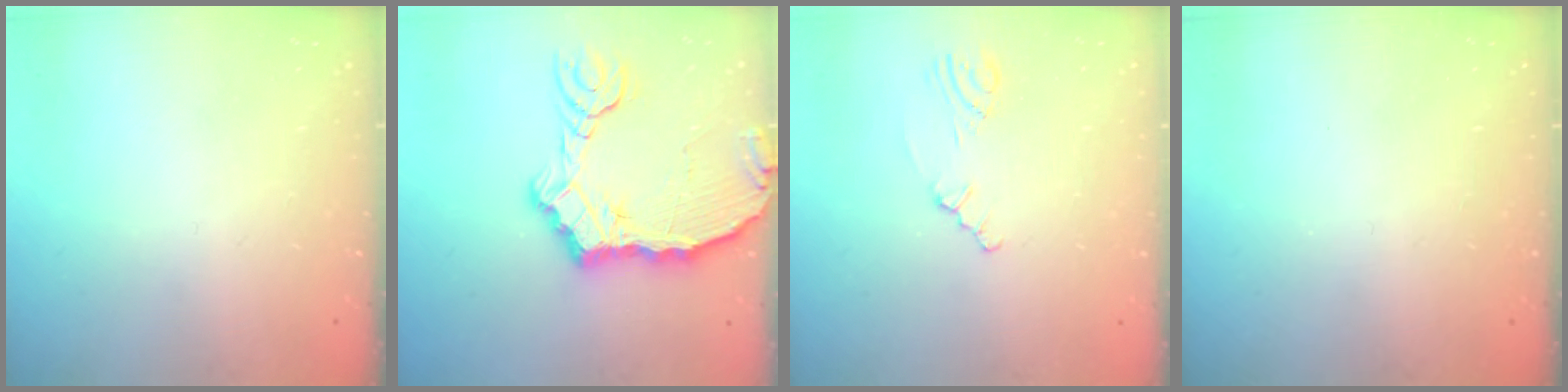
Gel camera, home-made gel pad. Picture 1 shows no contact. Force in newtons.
{"total": 14.6, "press": 14.5, "slide": 1.7}
{"total": 1.4, "press": 1.3, "slide": 0.4}
{"total": 0.0}